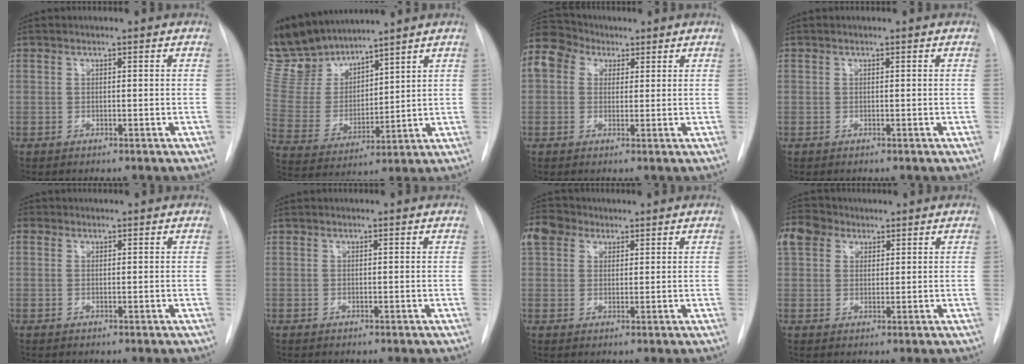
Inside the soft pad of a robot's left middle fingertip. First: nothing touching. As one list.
[{"total": 12.8, "force": [11.9, 3.1, 3.7], "torque": [-0.090, 0.003, 0.250]}, {"total": 16.3, "force": [7.8, 12.5, 7.0], "torque": [-0.214, 0.093, 0.151]}, {"total": 0.0}, {"total": 1.4, "force": [0.6, 1.2, 0.4], "torque": [-0.003, 0.007, 0.007]}, {"total": 0.0}, {"total": 6.4, "force": [4.0, 4.4, 2.3], "torque": [-0.060, 0.030, 0.081]}, {"total": 7.5, "force": [4.5, 5.3, 2.9], "torque": [-0.071, 0.035, 0.088]}]